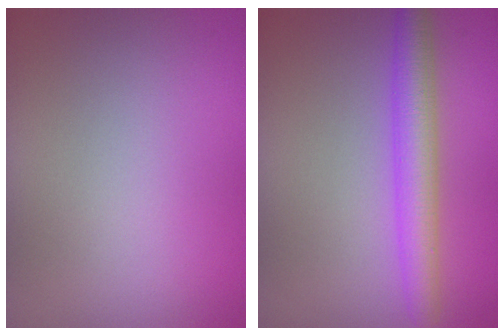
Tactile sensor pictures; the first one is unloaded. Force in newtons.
{"total": 4.0, "press": 4.0, "slide": 0.2}